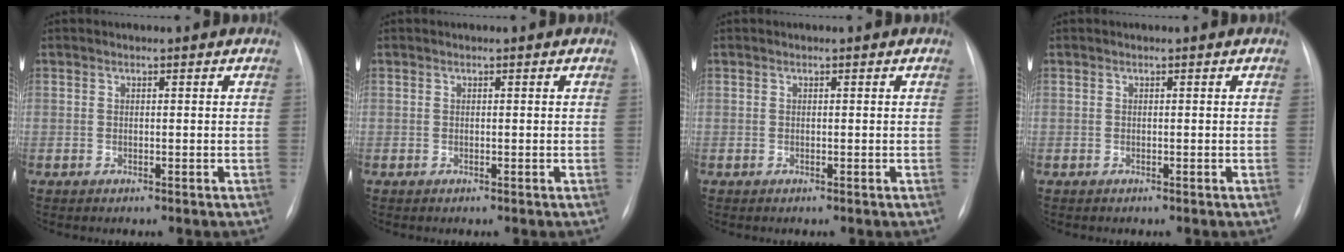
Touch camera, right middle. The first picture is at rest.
{"total": 0.0}
{"total": 0.0}
{"total": 0.0}